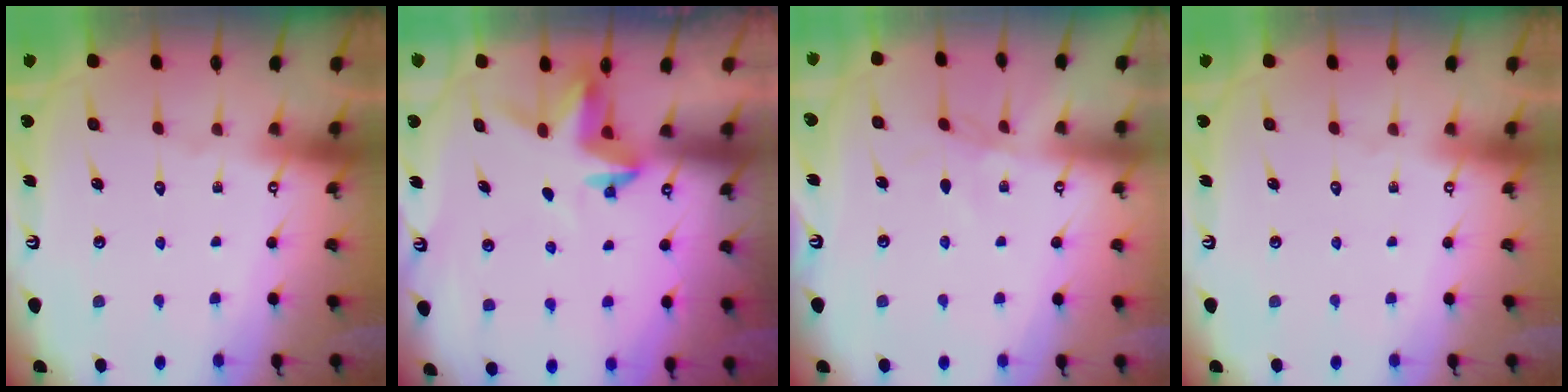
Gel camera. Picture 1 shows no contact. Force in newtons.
{"total": 3.2, "press": 3.2, "slide": 0.1}
{"total": 2.2, "press": 2.2, "slide": 0.3}
{"total": 0.0}